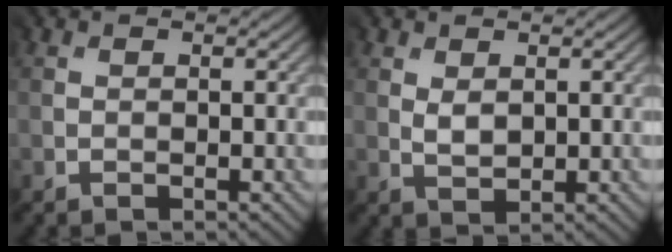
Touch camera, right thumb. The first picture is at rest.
{"total": 1.5, "force": [1.2, 0.9, 0.4], "torque": [-0.017, -0.001, 0.023]}